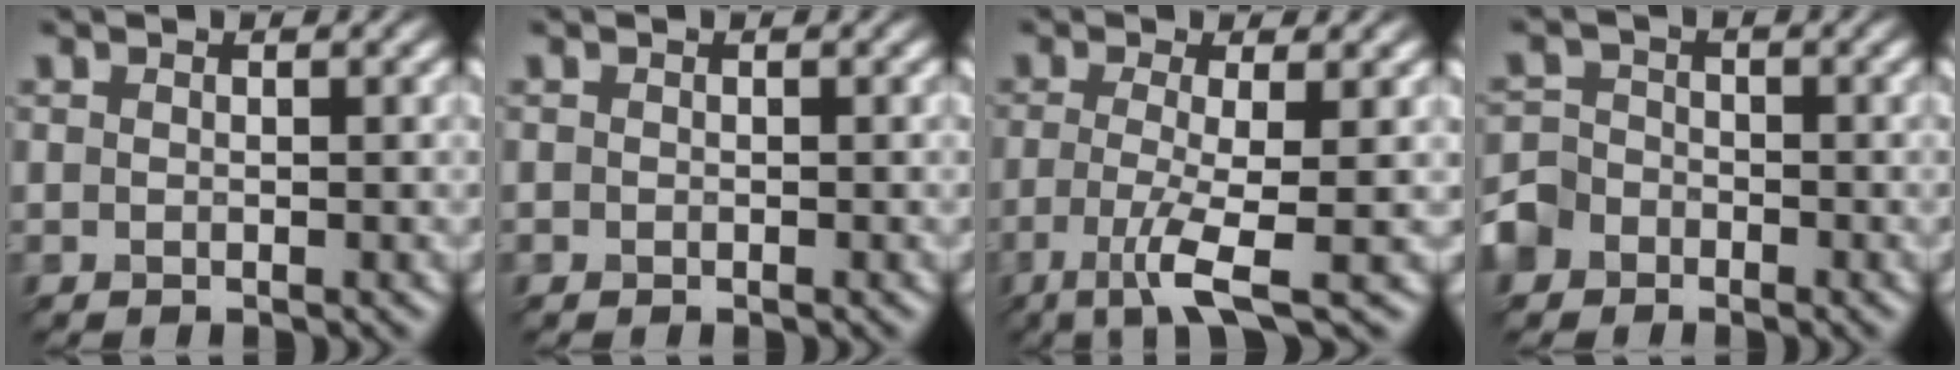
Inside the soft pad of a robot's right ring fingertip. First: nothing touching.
{"total": 1.1, "force": [-0.5, -0.6, -0.7], "torque": [-0.002, -0.002, 0.005]}
{"total": 4.5, "force": [-2.6, 0.0, 3.7], "torque": [-0.087, 0.002, -0.038]}
{"total": 3.1, "force": [-2.6, 1.6, -0.5], "torque": [-0.002, 0.003, -0.038]}